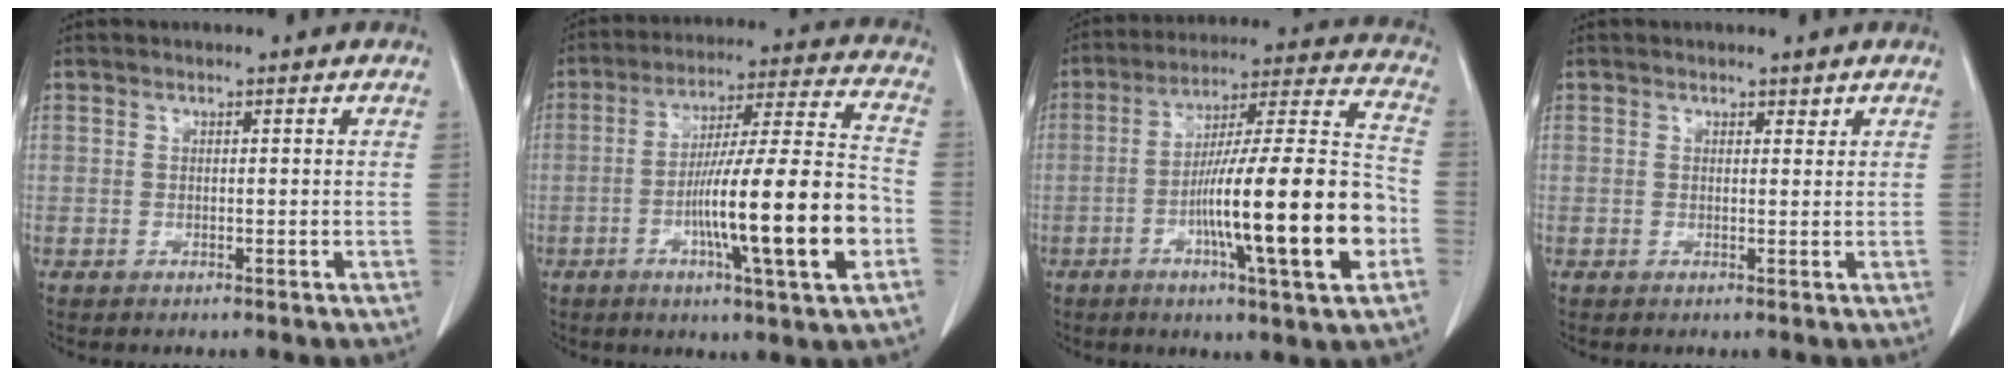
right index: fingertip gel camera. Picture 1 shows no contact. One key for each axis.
{"total": 18.5, "fx": -5.1, "fy": 0.5, "fz": 17.8, "tx": -0.284, "ty": 0.002, "tz": -0.081}
{"total": 20.9, "fx": -5.8, "fy": 1.1, "fz": 20.0, "tx": -0.302, "ty": 0.004, "tz": -0.090}
{"total": 0.8, "fx": 0.7, "fy": 0.4, "fz": 0.2, "tx": -0.002, "ty": -0.003, "tz": 0.007}